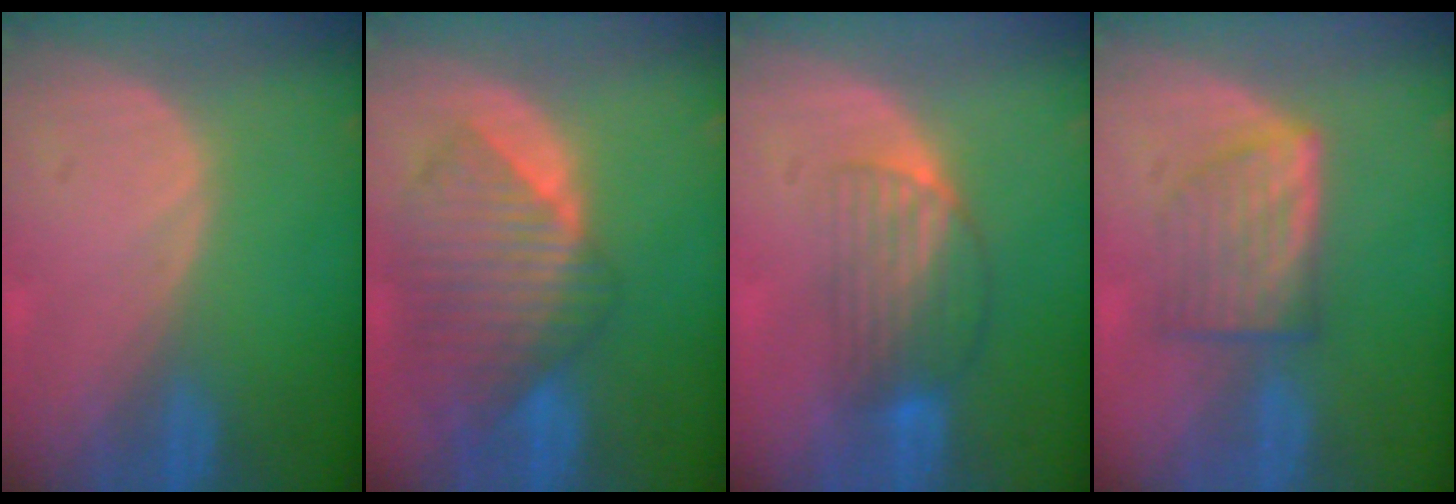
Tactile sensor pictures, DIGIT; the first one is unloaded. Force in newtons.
{"total": 10.0, "press": 8.7, "slide": 5.1}
{"total": 6.6, "press": 5.6, "slide": 3.4}
{"total": 6.1, "press": 5.8, "slide": 1.7}